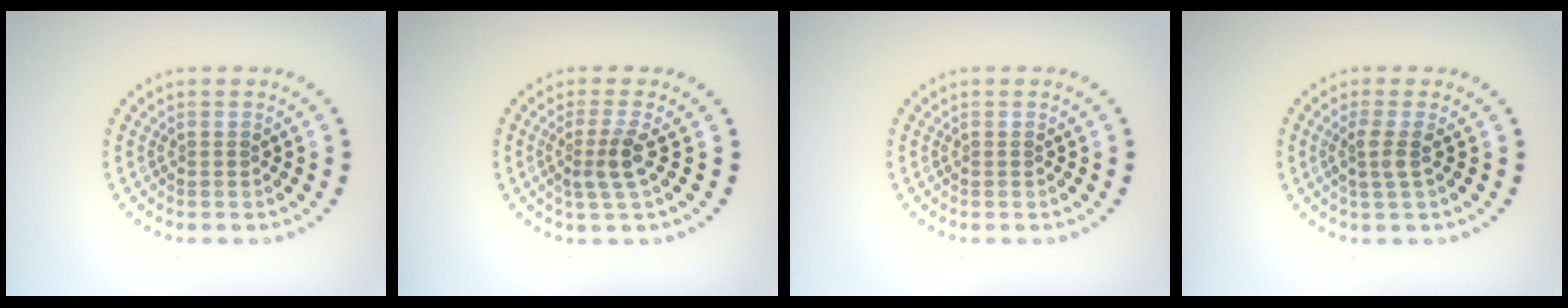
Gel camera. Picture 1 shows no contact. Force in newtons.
{"total": 2.3, "press": 1.7, "slide": 1.5}
{"total": 0.0}
{"total": 1.8, "press": 1.4, "slide": 1.1}